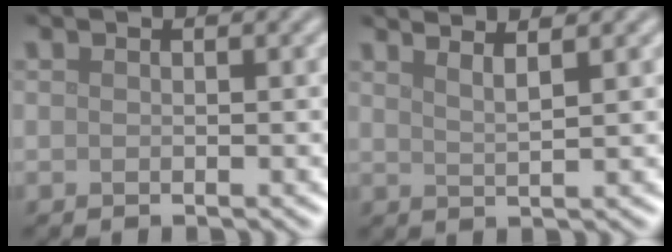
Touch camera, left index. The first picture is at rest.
{"total": 3.3, "force": [2.4, 0.9, 2.0], "torque": [-0.009, 0.015, 0.013]}